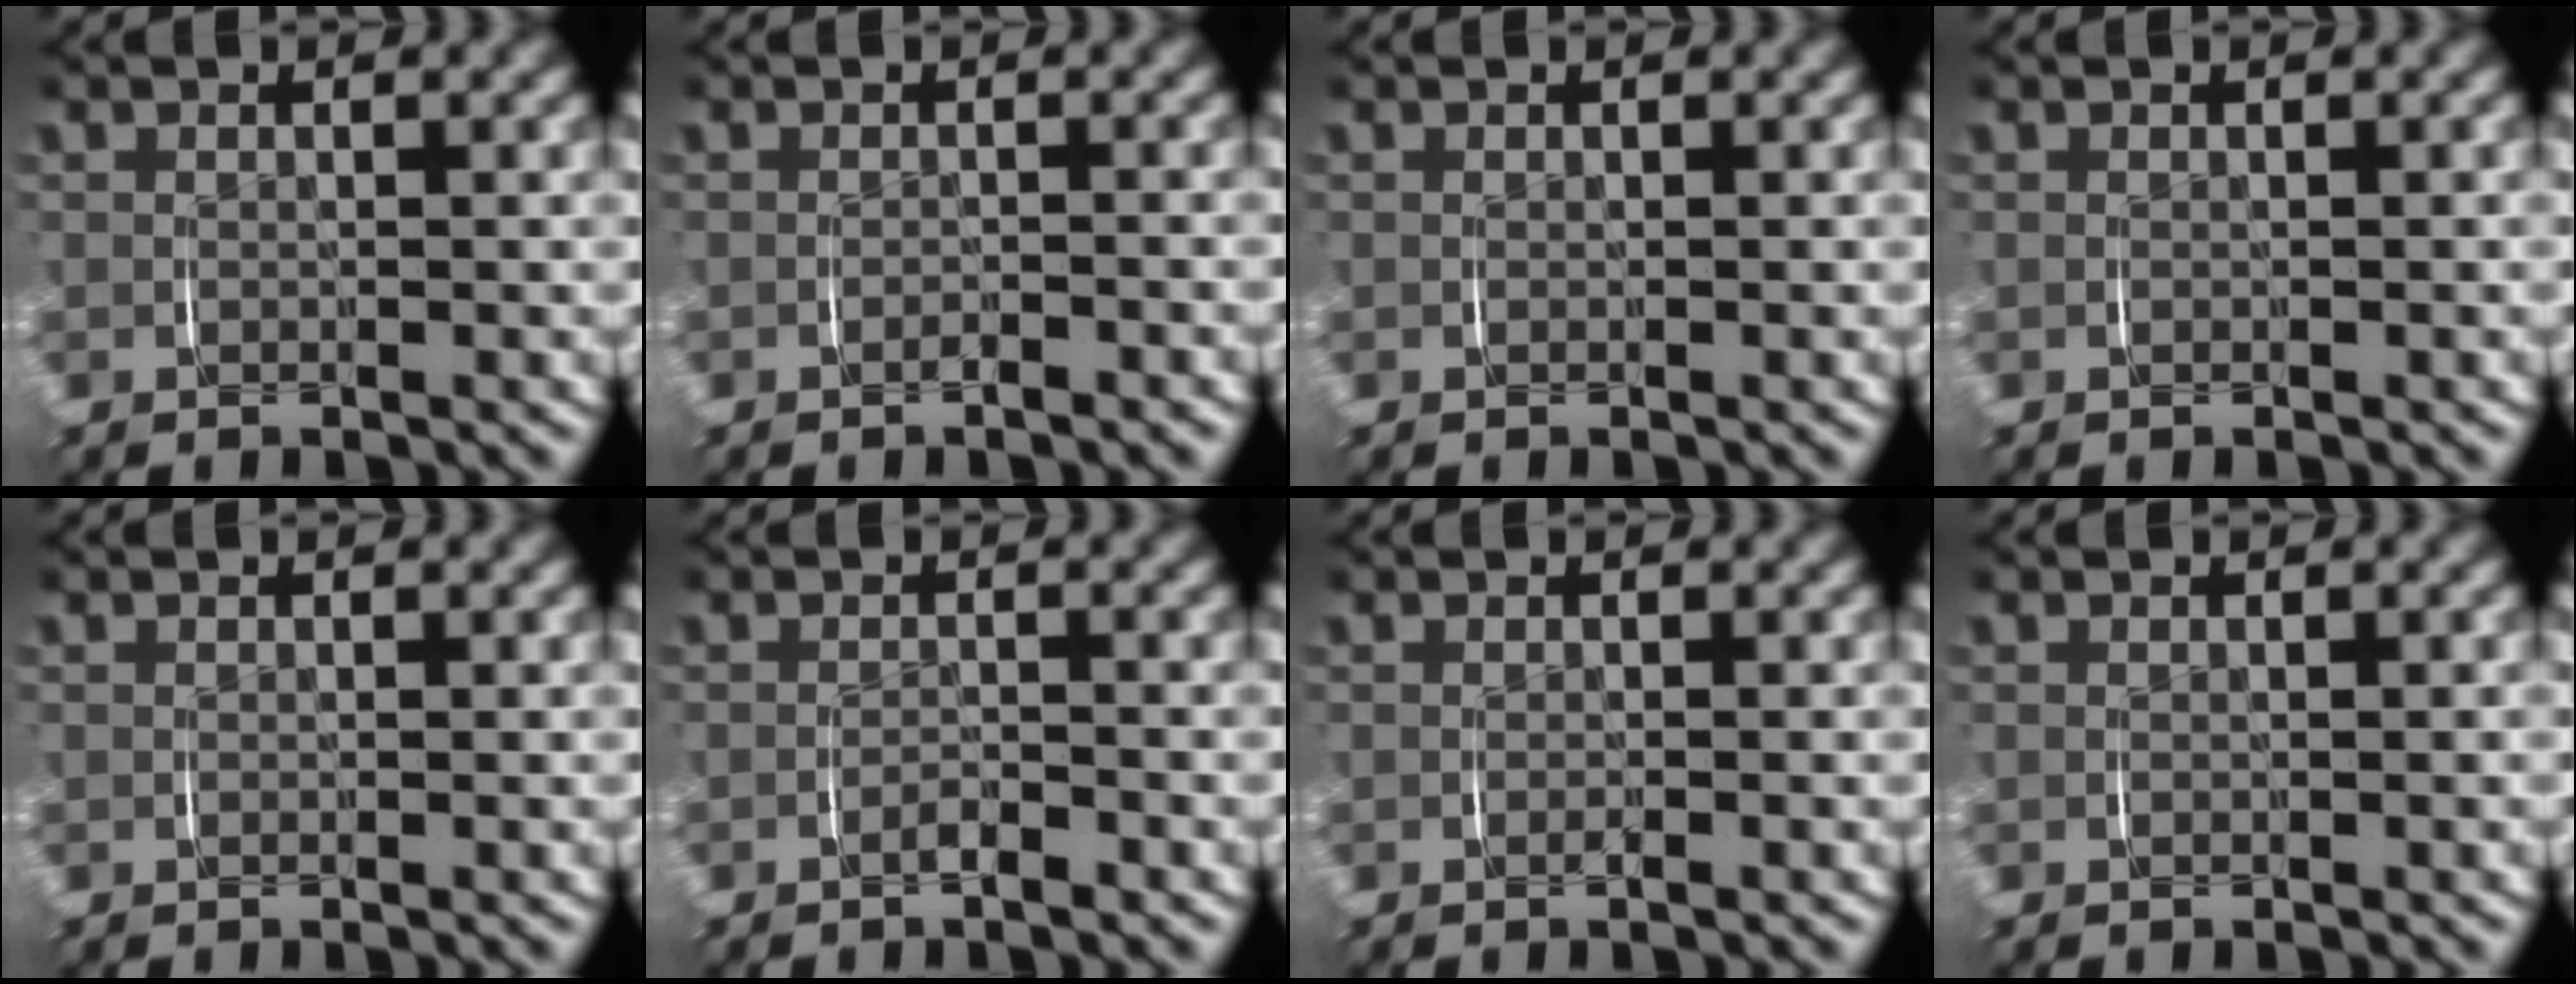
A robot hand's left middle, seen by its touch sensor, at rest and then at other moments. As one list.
[{"total": 0.6, "force": [-0.5, 0.1, 0.2], "torque": [-0.003, 0.002, -0.011]}, {"total": 0.0}, {"total": 0.0}, {"total": 0.0}, {"total": 0.9, "force": [-0.7, 0.3, 0.5], "torque": [-0.008, 0.003, -0.017]}, {"total": 0.0}, {"total": 0.0}]